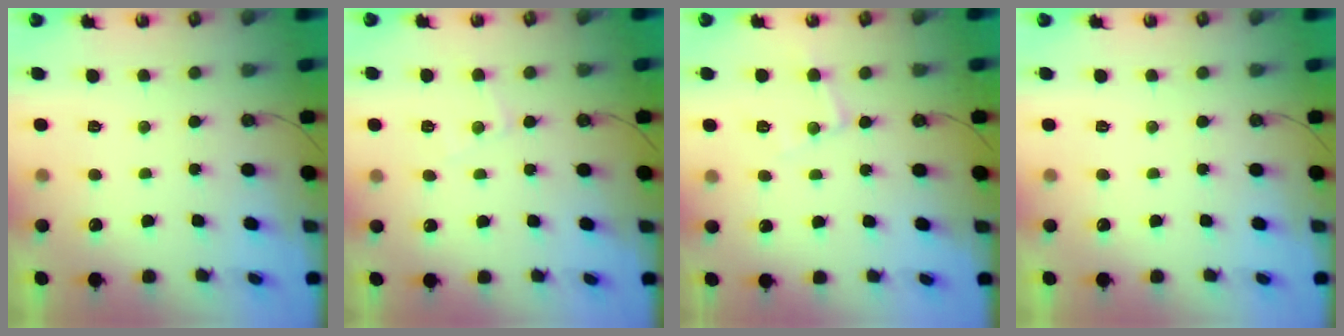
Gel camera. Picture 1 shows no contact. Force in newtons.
{"total": 5.7, "press": 5.6, "slide": 0.8}
{"total": 8.0, "press": 8.0, "slide": 0.6}
{"total": 0.0}